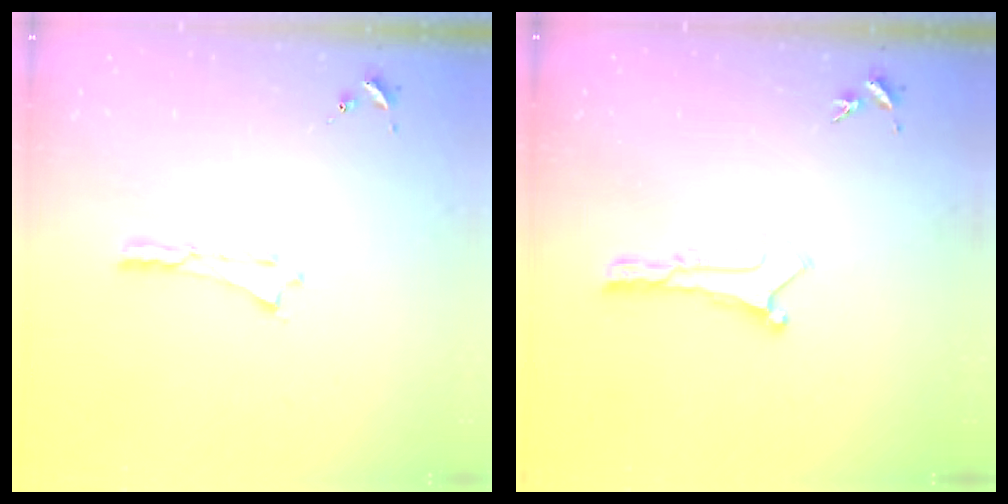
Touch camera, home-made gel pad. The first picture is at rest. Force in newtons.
{"total": 0.0}